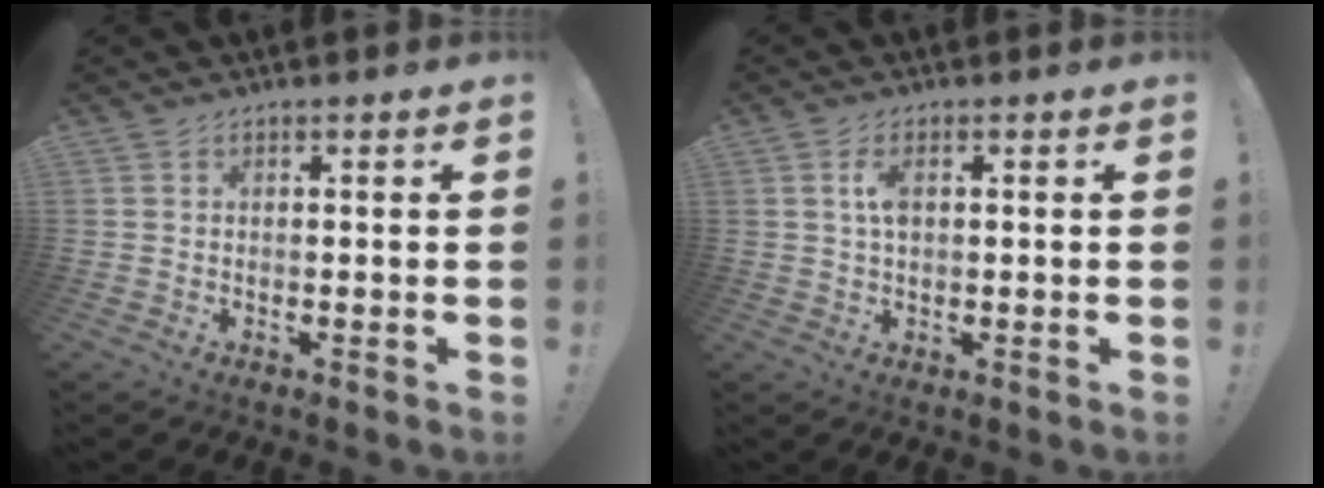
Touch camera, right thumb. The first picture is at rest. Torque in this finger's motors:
{"motor_torque": [-0.14, 0.01, -0.24, 0.13, 0.02]}